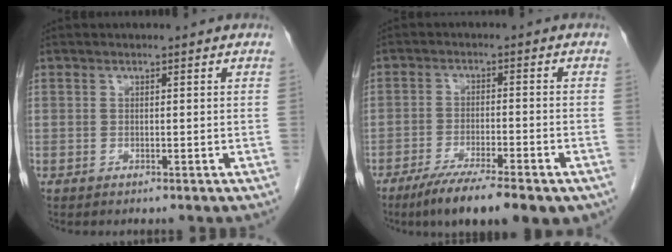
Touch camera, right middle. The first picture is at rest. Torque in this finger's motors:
{"motor_torque": [0.39, -0.31, 0.19, 0.07]}